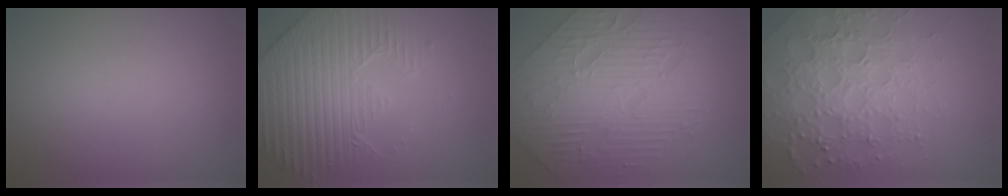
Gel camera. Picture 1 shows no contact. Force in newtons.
{"total": 6.3, "press": 5.5, "slide": 3.2}
{"total": 6.4, "press": 5.4, "slide": 3.4}
{"total": 6.9, "press": 6.7, "slide": 1.6}